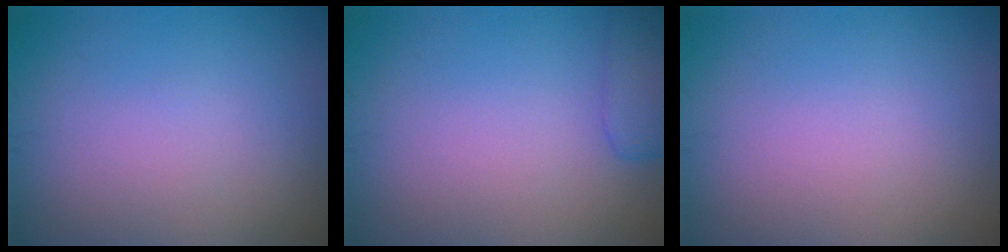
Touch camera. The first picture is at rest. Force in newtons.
{"total": 2.3, "press": 2.3, "slide": 0.2}
{"total": 0.0}